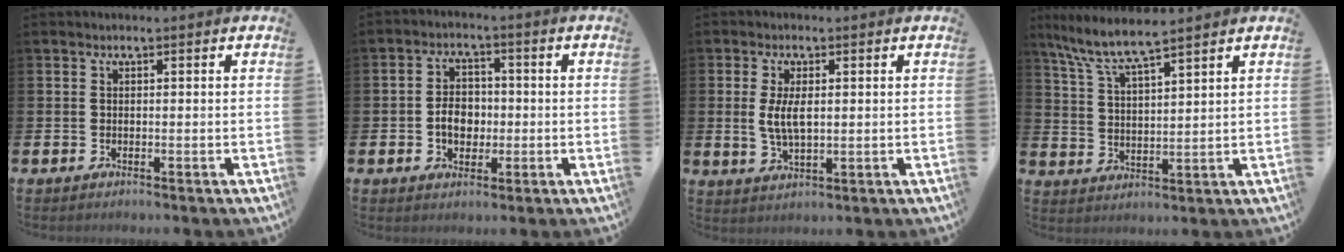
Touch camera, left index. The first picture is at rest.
{"total": 4.4, "force": [-0.8, 3.4, 2.8], "torque": [-0.038, 0.002, -0.023]}
{"total": 4.2, "force": [0.8, 1.9, 3.7], "torque": [-0.064, 0.000, 0.010]}
{"total": 6.7, "force": [6.1, 0.2, 2.7], "torque": [-0.076, -0.030, 0.107]}